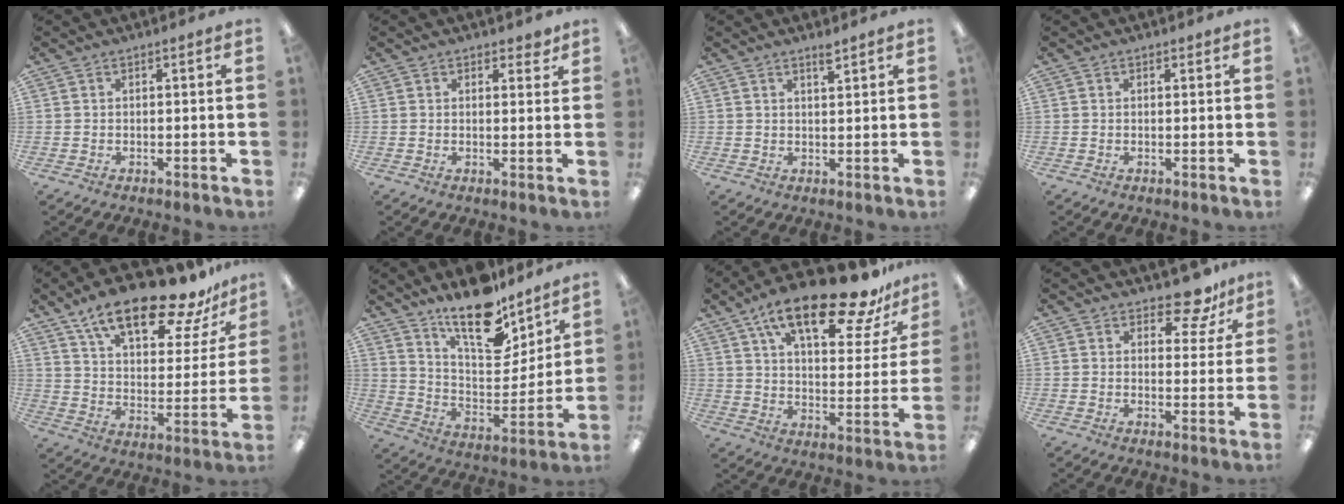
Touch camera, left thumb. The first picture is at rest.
{"total": 1.9, "force": [1.5, 1.0, 0.5], "torque": [0.006, -0.005, 0.025]}
{"total": 2.1, "force": [1.8, 0.1, 1.0], "torque": [-0.016, -0.006, 0.031]}
{"total": 0.6, "force": [0.4, 0.4, 0.1], "torque": [0.006, -0.001, 0.005]}
{"total": 20.4, "force": [15.2, 6.8, 11.7], "torque": [-0.195, -0.092, 0.259]}
{"total": 17.5, "force": [14.5, 6.1, 7.7], "torque": [-0.130, -0.107, 0.252]}
{"total": 21.9, "force": [14.8, 7.5, 14.3], "torque": [-0.226, -0.084, 0.244]}
{"total": 8.4, "force": [6.6, 3.6, 3.7], "torque": [-0.037, -0.043, 0.114]}